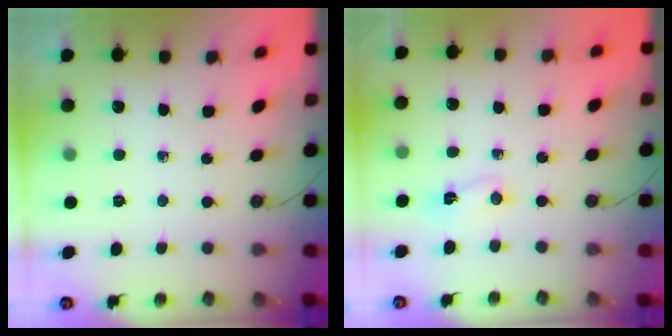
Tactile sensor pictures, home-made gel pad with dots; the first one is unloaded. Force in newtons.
{"total": 2.2, "press": 1.9, "slide": 1.1}